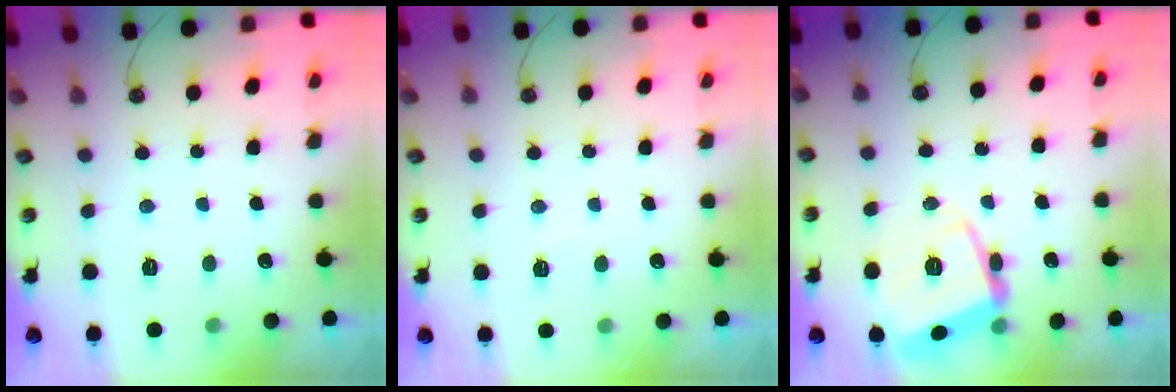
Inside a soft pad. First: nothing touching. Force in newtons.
{"total": 3.4, "press": 3.3, "slide": 0.6}
{"total": 17.3, "press": 17.3, "slide": 0.2}